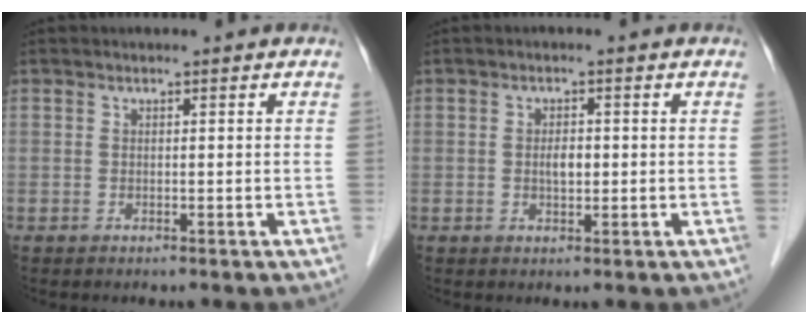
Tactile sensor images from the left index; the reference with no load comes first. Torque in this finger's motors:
{"motor_torque": [0.22, 0.11, 0.00, 0.01]}